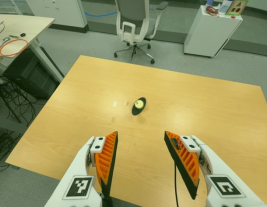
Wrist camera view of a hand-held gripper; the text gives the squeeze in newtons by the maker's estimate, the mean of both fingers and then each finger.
{"total": 0.0}